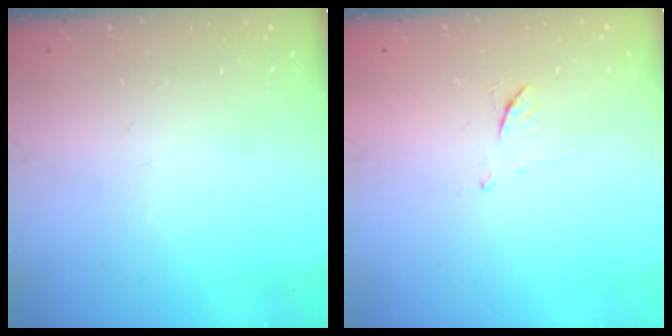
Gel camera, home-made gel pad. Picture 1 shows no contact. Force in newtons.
{"total": 5.5, "press": 5.4, "slide": 0.7}